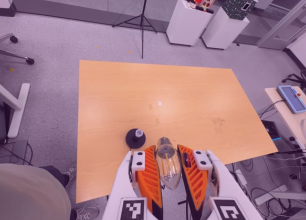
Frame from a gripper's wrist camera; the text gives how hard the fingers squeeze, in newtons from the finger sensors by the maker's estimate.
{"total": 21.6, "left": 23.5, "right": 19.7}